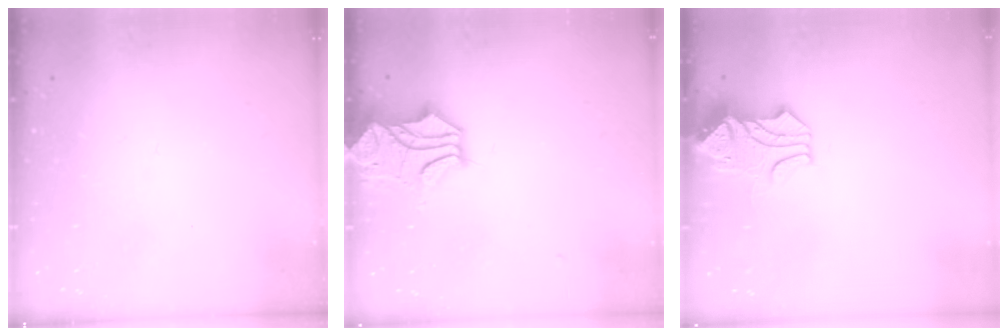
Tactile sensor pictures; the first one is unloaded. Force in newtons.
{"total": 6.9, "press": 6.6, "slide": 2.0}
{"total": 1.5, "press": 0.8, "slide": 1.3}